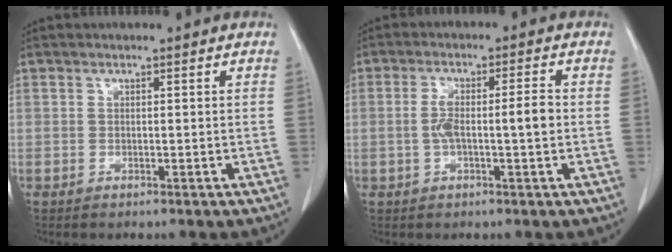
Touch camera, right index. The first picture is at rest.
{"total": 5.8, "force": [-0.6, 0.8, 5.7], "torque": [-0.113, 0.016, -0.008]}